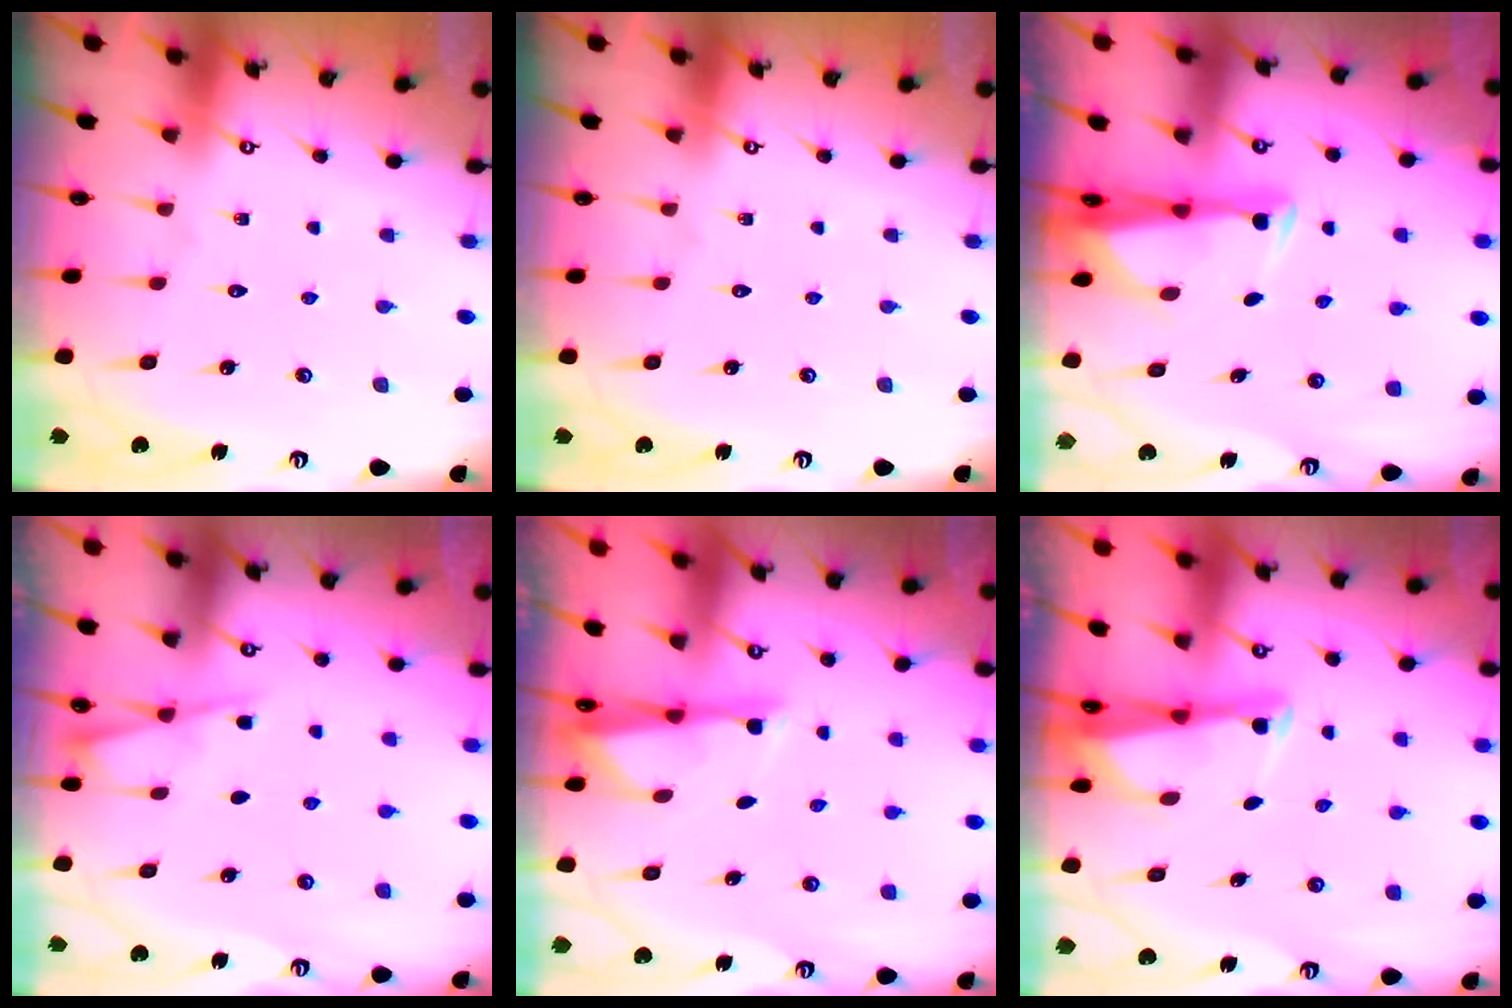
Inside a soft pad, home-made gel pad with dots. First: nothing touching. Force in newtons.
{"total": 0.0}
{"total": 2.8, "press": 2.6, "slide": 1.0}
{"total": 2.9, "press": 2.9, "slide": 0.4}
{"total": 2.8, "press": 2.7, "slide": 0.4}
{"total": 2.5, "press": 2.5, "slide": 0.5}